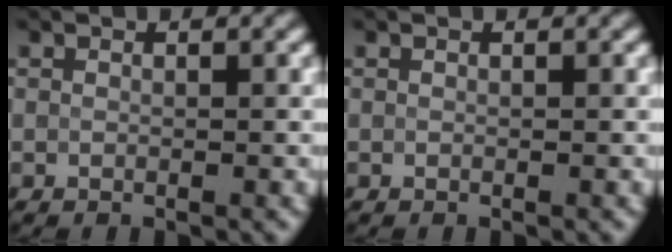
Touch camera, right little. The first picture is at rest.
{"total": 0.0}